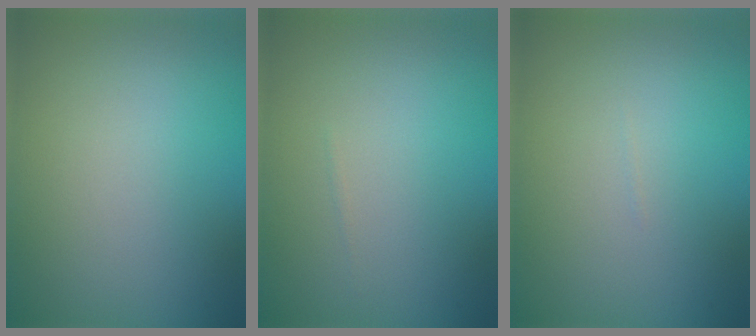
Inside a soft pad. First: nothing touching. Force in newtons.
{"total": 0.0}
{"total": 0.0}